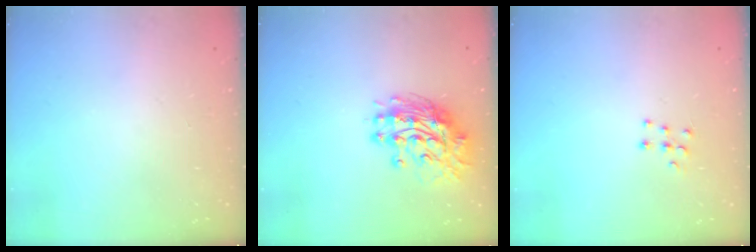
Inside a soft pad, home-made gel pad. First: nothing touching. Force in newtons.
{"total": 12.3, "press": 12.2, "slide": 1.6}
{"total": 5.3, "press": 5.2, "slide": 0.4}